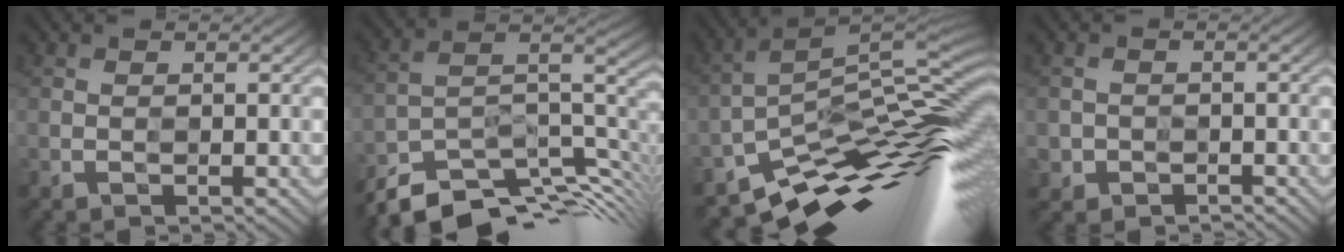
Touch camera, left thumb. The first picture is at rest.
{"total": 10.9, "force": [-8.8, 3.6, 5.3], "torque": [-0.105, 0.010, -0.149]}
{"total": 12.1, "force": [-7.2, 3.1, 9.3], "torque": [-0.155, 0.011, -0.132]}
{"total": 1.7, "force": [-0.9, 1.0, -1.1], "torque": [0.024, -0.003, -0.018]}